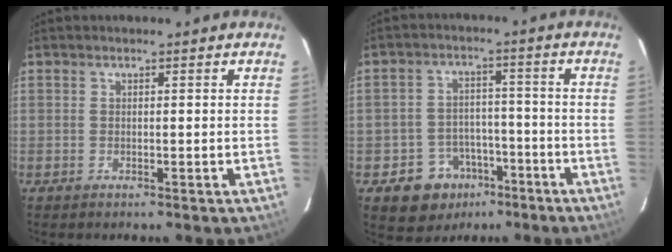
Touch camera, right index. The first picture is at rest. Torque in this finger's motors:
{"motor_torque": [0.05, -0.11, -0.49, -0.19]}